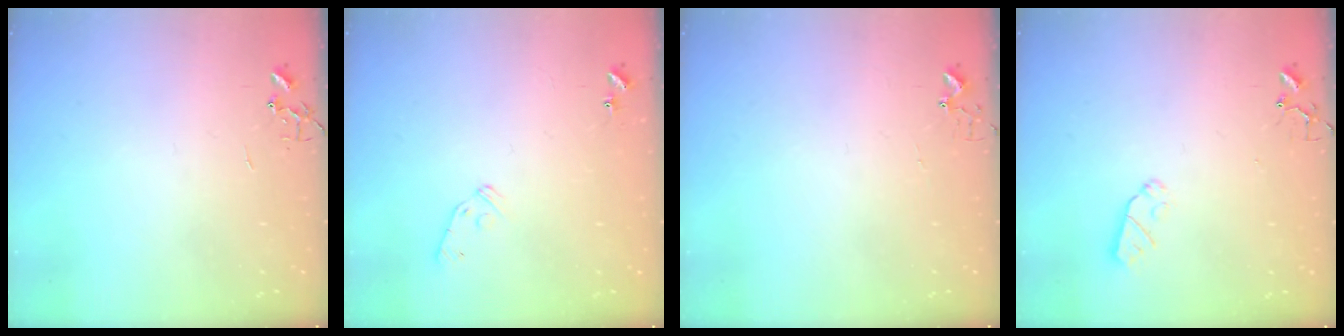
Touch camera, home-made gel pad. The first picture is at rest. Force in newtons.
{"total": 8.0, "press": 7.9, "slide": 0.7}
{"total": 2.7, "press": 2.7, "slide": 0.3}
{"total": 5.5, "press": 5.5, "slide": 0.4}